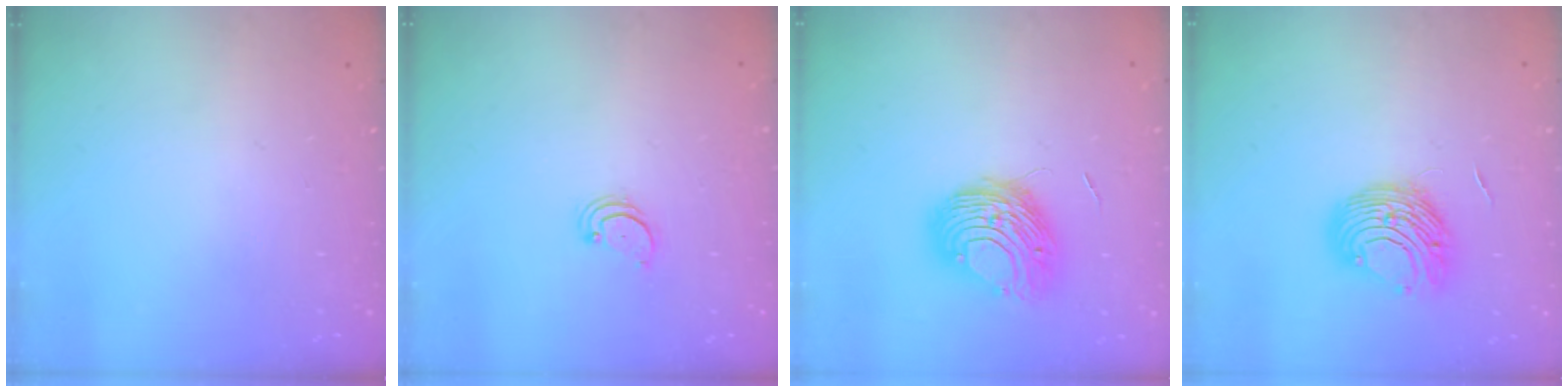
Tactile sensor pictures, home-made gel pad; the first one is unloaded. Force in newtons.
{"total": 2.2, "press": 2.2, "slide": 0.2}
{"total": 9.8, "press": 9.7, "slide": 1.2}
{"total": 9.4, "press": 9.3, "slide": 1.0}